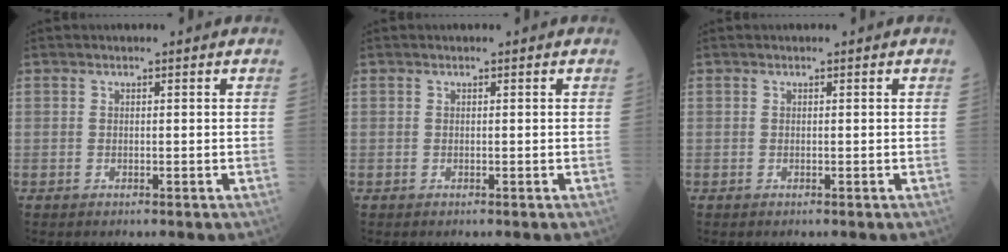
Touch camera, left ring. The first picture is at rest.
{"total": 0.0}
{"total": 0.0}